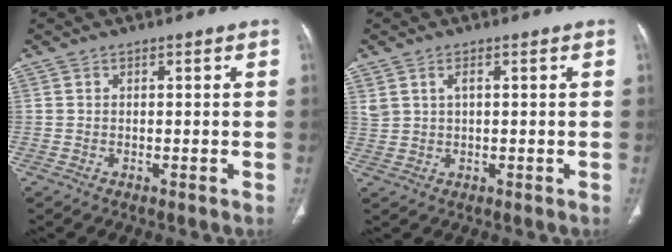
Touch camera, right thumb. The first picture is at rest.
{"total": 2.6, "force": [1.1, 1.3, 1.9], "torque": [-0.040, 0.002, 0.030]}